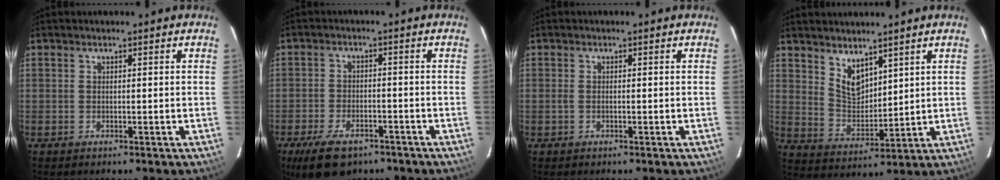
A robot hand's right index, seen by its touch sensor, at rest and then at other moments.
{"total": 10.7, "force": [-7.3, 5.3, 5.7], "torque": [-0.134, -0.012, -0.120]}
{"total": 0.8, "force": [-0.2, 0.3, 0.7], "torque": [-0.017, 0.000, -0.006]}
{"total": 7.0, "force": [5.0, 3.5, 3.5], "torque": [-0.056, -0.004, 0.104]}